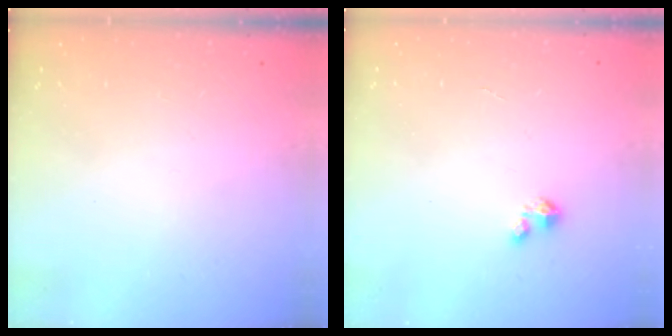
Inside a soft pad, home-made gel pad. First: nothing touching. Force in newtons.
{"total": 2.0, "press": 2.0, "slide": 0.1}